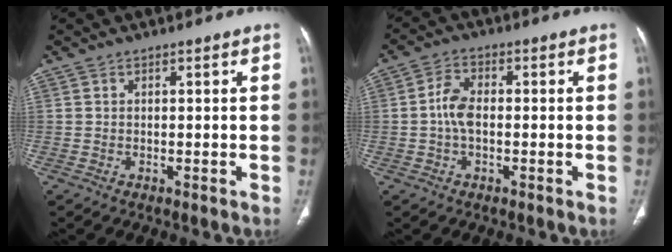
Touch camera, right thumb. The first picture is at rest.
{"total": 4.9, "force": [-0.4, 2.8, 4.0], "torque": [-0.080, 0.012, -0.013]}